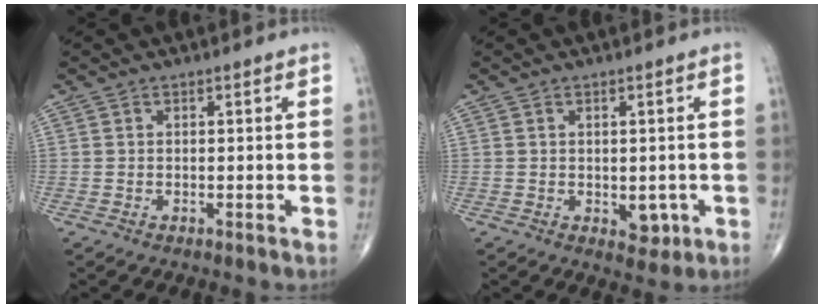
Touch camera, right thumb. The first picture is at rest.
{"total": 3.7, "force": [-0.7, 2.4, 2.8], "torque": [-0.016, -0.004, -0.001]}